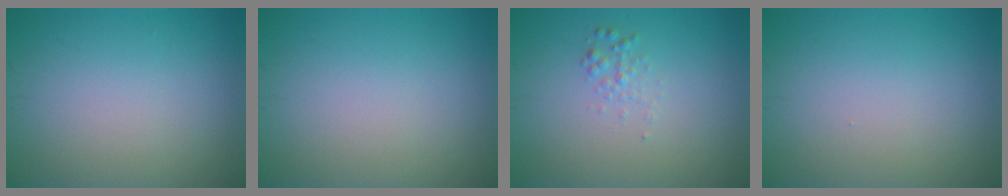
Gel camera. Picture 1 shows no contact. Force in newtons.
{"total": 0.0}
{"total": 1.0, "press": 1.0, "slide": 0.0}
{"total": 0.0}